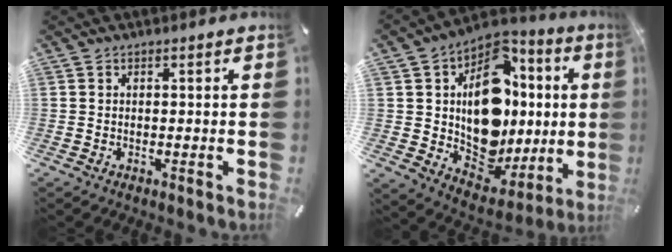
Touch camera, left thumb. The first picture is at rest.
{"total": 18.6, "force": [1.7, 14.4, 11.6], "torque": [-0.177, -0.043, 0.036]}